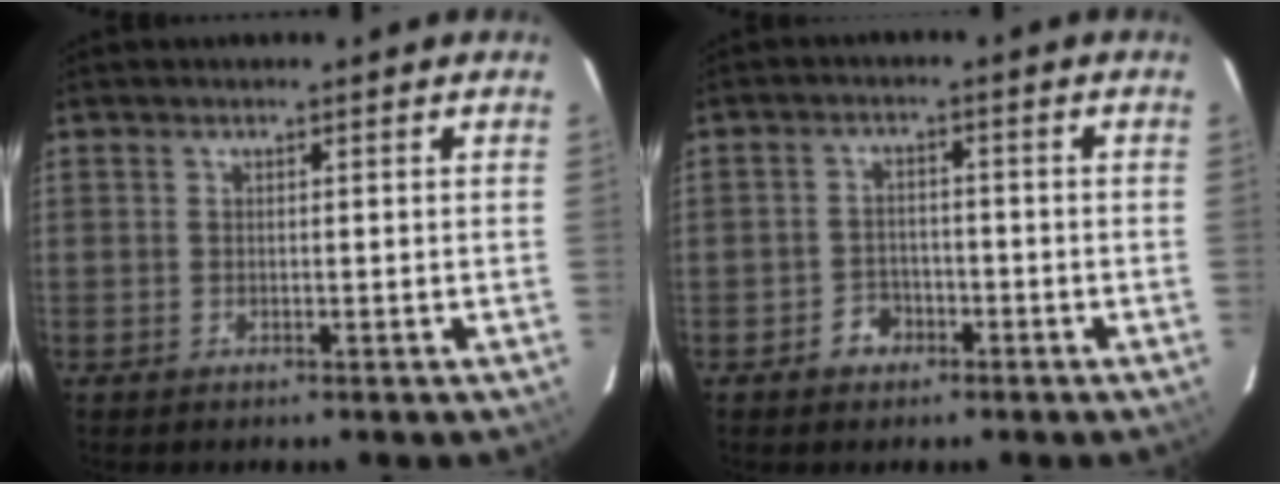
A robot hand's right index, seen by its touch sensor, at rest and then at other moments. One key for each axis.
{"total": 3.9, "fx": -2.3, "fy": 3.0, "fz": 0.9, "tx": -0.024, "ty": 0.011, "tz": -0.033}